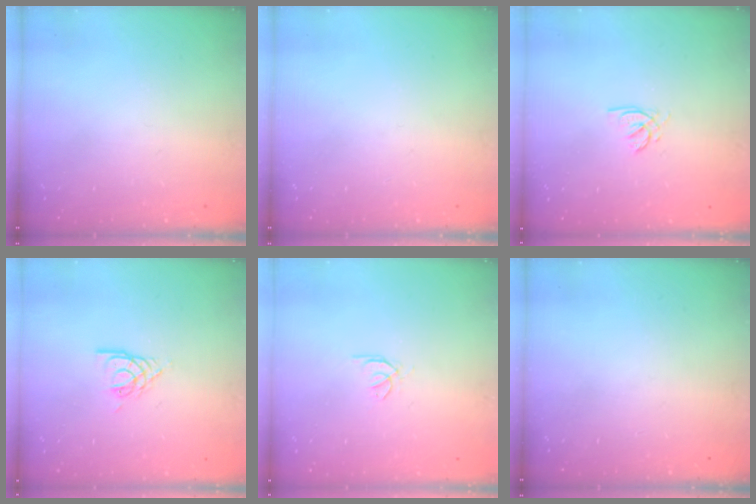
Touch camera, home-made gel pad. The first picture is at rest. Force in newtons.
{"total": 0.0}
{"total": 1.4, "press": 1.4, "slide": 0.2}
{"total": 5.2, "press": 5.2, "slide": 0.3}
{"total": 0.5, "press": 0.4, "slide": 0.3}
{"total": 0.0}